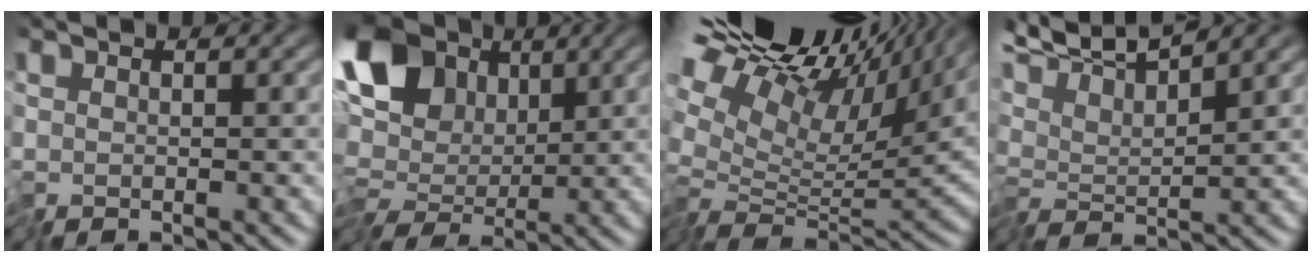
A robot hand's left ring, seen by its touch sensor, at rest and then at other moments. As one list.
[{"total": 11.8, "force": [1.9, 8.2, 8.2], "torque": [-0.140, 0.020, 0.022]}, {"total": 15.4, "force": [8.4, 6.8, 11.0], "torque": [-0.209, 0.035, 0.142]}, {"total": 5.2, "force": [3.8, 0.8, 3.5], "torque": [-0.067, 0.018, 0.060]}]